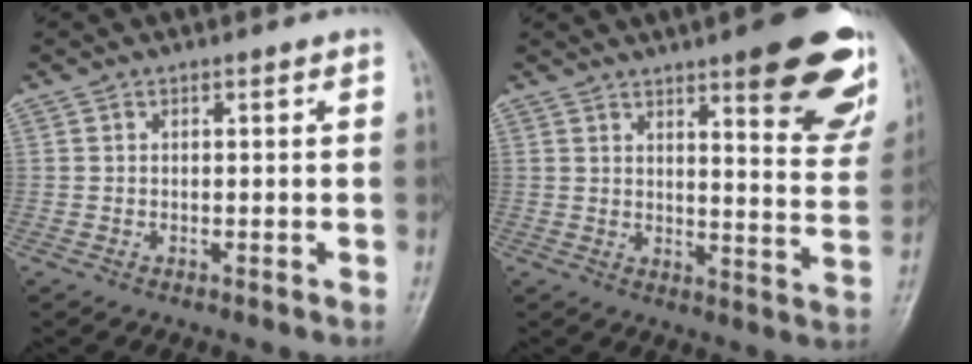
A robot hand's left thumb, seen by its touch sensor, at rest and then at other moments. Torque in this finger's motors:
{"motor_torque": [2.19, 1.42, 1.29, -1.37, 0.19]}